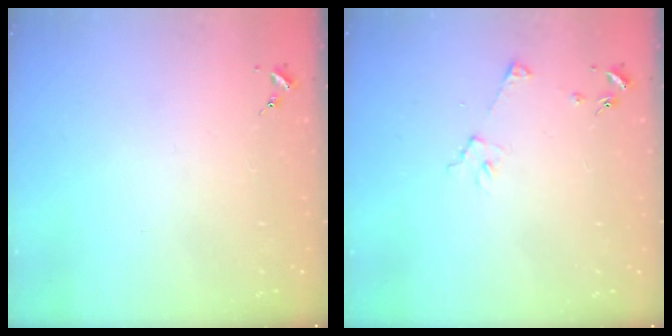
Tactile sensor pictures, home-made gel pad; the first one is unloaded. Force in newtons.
{"total": 3.8, "press": 3.8, "slide": 0.5}